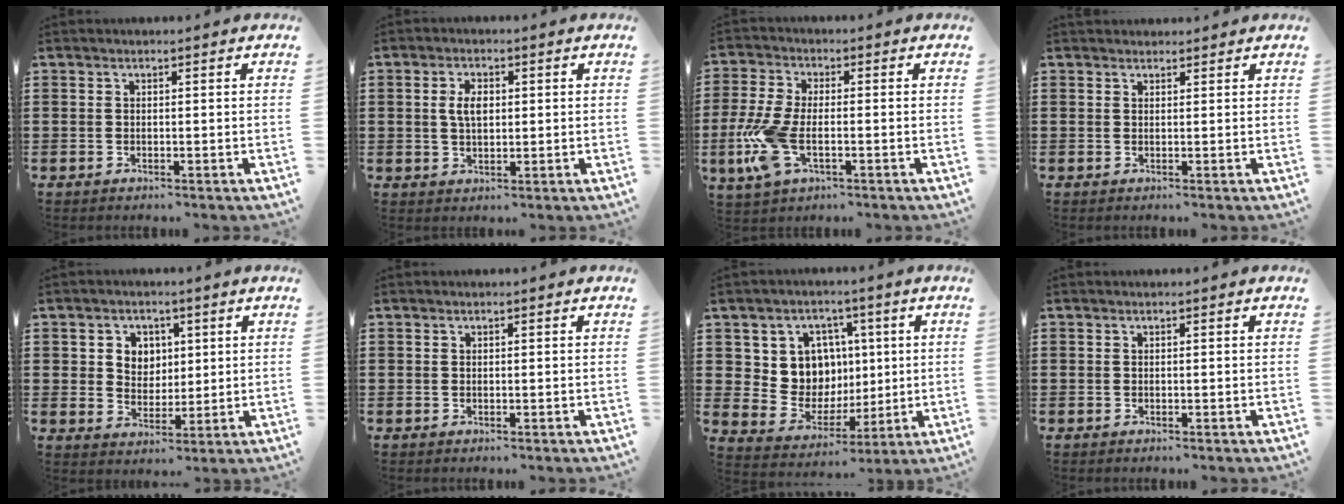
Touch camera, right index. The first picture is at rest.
{"total": 3.6, "force": [0.5, 1.8, 3.1], "torque": [-0.056, 0.005, 0.005]}
{"total": 8.7, "force": [-2.5, 4.1, 7.3], "torque": [-0.183, -0.016, -0.048]}
{"total": 1.0, "force": [0.9, 0.2, -0.1], "torque": [0.002, 0.001, 0.019]}
{"total": 4.1, "force": [1.4, 3.8, 0.8], "torque": [-0.029, 0.010, 0.021]}
{"total": 0.0}
{"total": 8.9, "force": [2.3, 8.2, 2.7], "torque": [-0.082, -0.009, 0.050]}
{"total": 0.0}